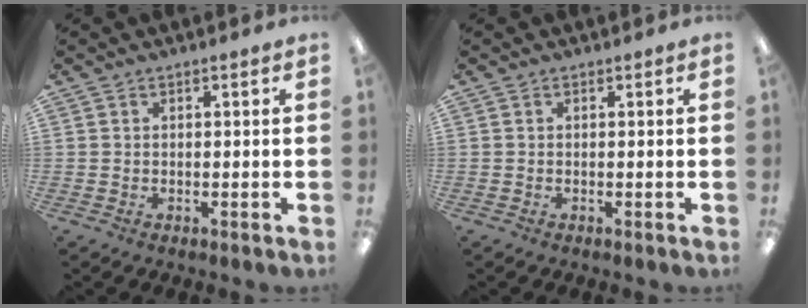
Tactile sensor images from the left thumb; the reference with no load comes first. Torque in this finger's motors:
{"motor_torque": [-0.05, -0.06, 0.02, 0.00, 0.00]}